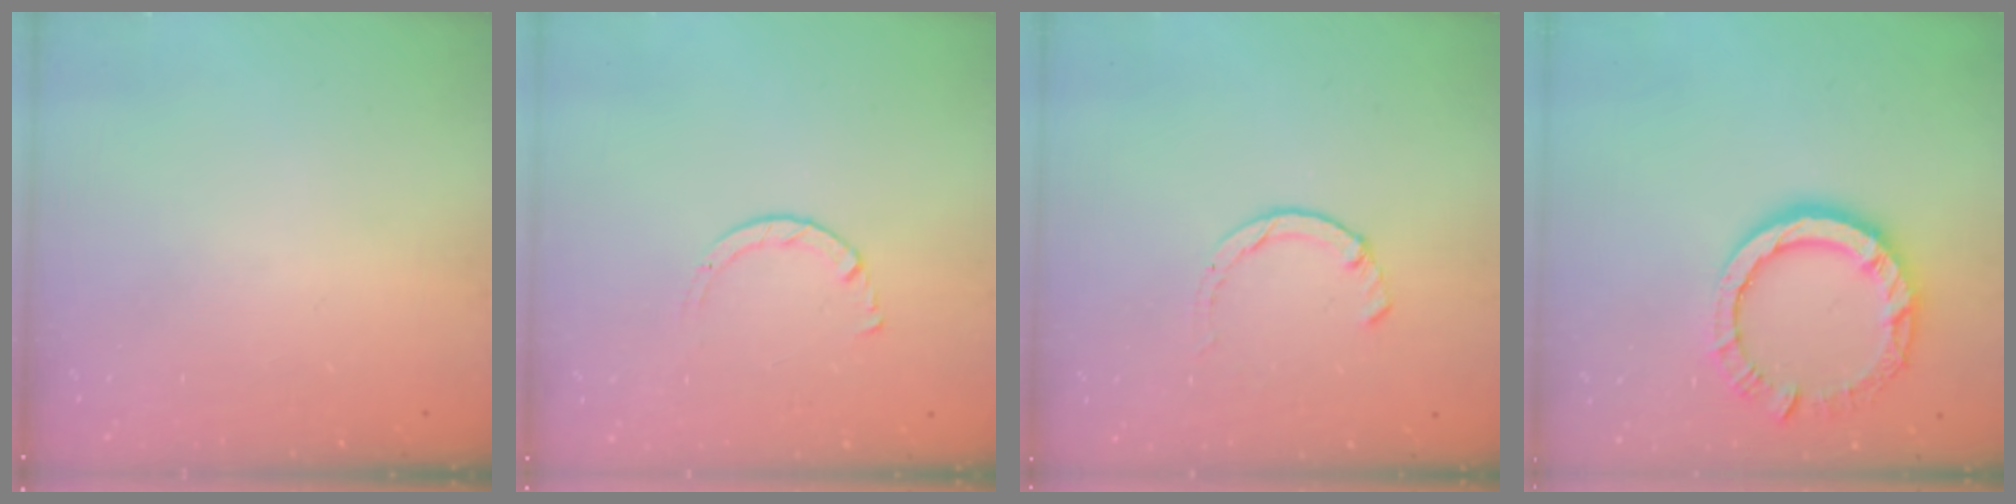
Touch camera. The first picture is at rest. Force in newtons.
{"total": 2.7, "press": 2.7, "slide": 0.3}
{"total": 2.3, "press": 2.3, "slide": 0.5}
{"total": 11.7, "press": 11.6, "slide": 1.4}